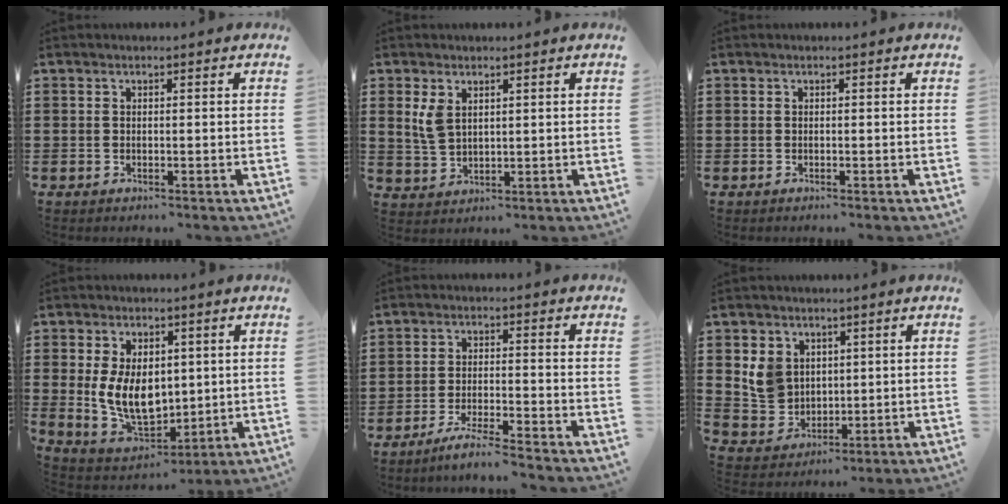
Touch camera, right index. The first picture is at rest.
{"total": 3.7, "force": [1.7, 2.2, 2.4], "torque": [-0.054, 0.007, 0.031]}
{"total": 0.0}
{"total": 9.2, "force": [0.7, 6.2, 6.8], "torque": [-0.135, 0.005, 0.014]}
{"total": 4.3, "force": [-4.0, -0.5, 1.4], "torque": [-0.031, -0.008, -0.079]}
{"total": 6.5, "force": [1.8, 5.7, 2.6], "torque": [-0.061, 0.014, 0.037]}